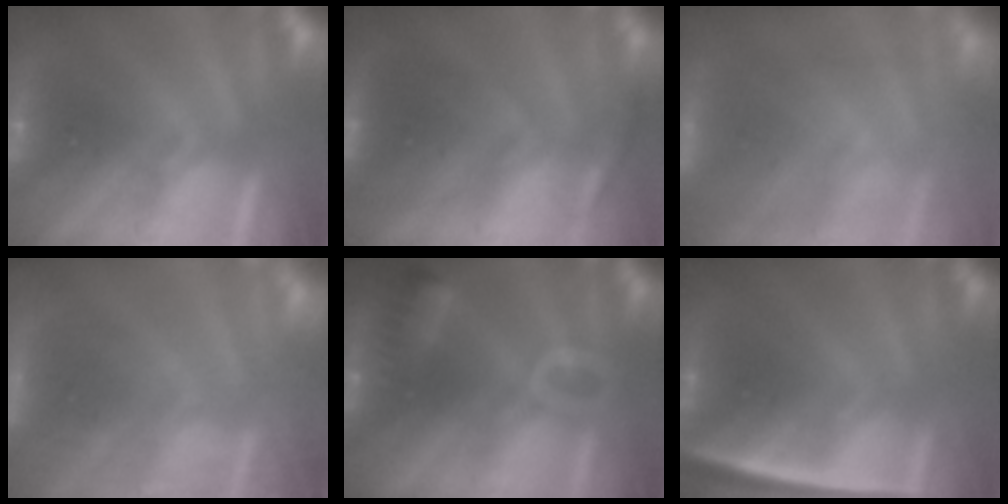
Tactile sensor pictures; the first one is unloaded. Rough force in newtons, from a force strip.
{"total": 2.7}
{"total": 4.6}
{"total": 6.9}
{"total": 7.4}
{"total": 2.4}